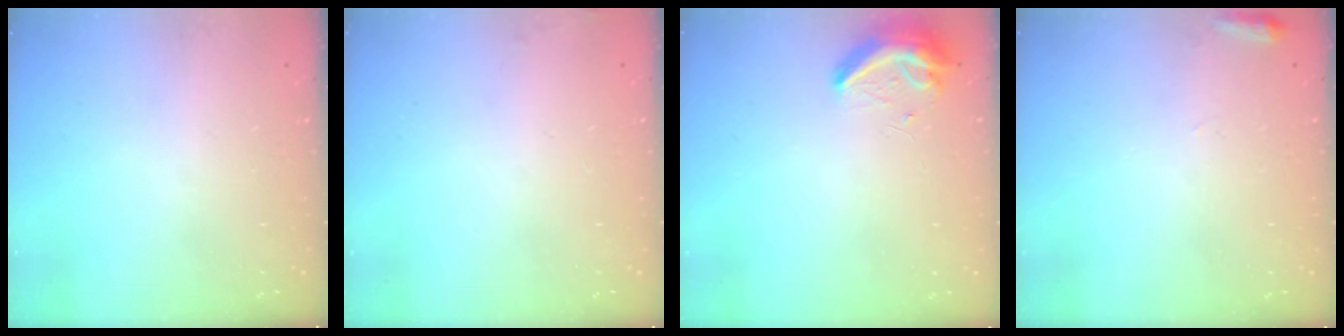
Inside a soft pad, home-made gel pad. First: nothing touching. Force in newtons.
{"total": 6.5, "press": 3.9, "slide": 5.2}
{"total": 8.6, "press": 8.5, "slide": 1.0}
{"total": 5.7, "press": 5.7, "slide": 1.0}